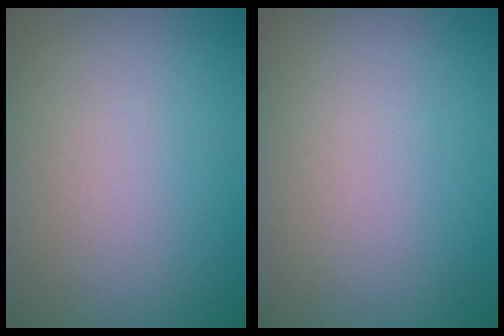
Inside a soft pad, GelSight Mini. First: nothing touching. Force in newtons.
{"total": 0.0}